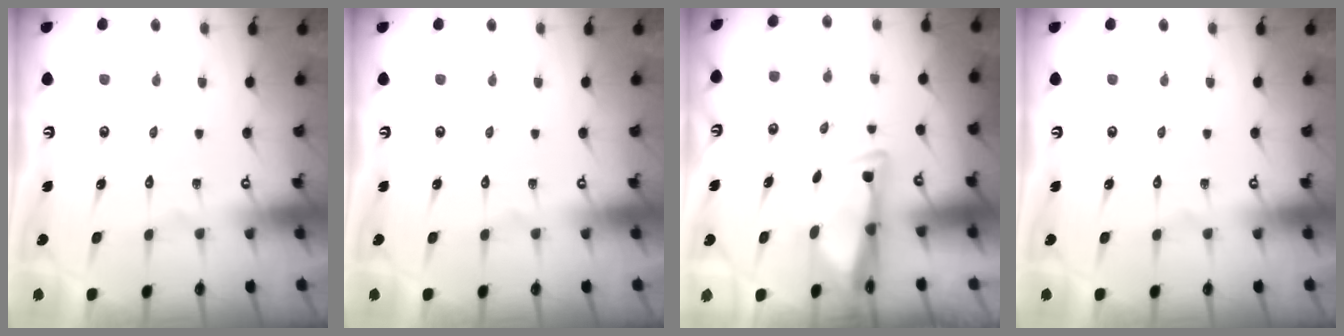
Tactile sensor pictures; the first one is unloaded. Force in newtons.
{"total": 0.0}
{"total": 2.9, "press": 2.8, "slide": 0.9}
{"total": 0.0}